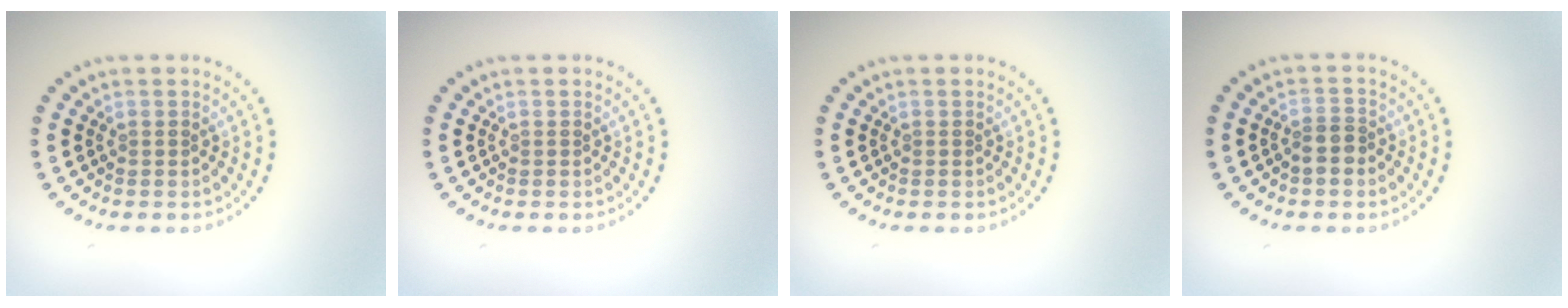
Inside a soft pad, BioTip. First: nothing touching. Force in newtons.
{"total": 0.0}
{"total": 0.0}
{"total": 2.0, "press": 1.8, "slide": 1.1}